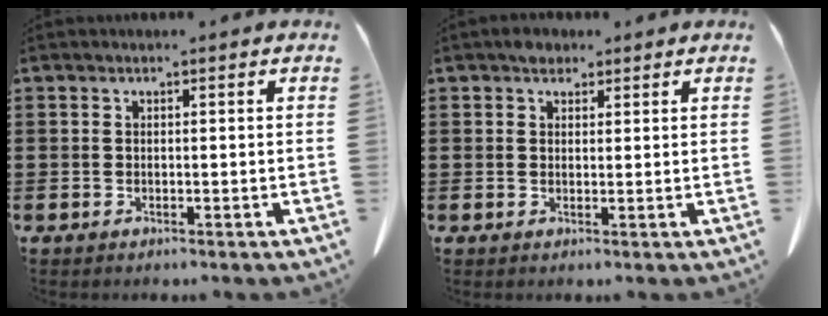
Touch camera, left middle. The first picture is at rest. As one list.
[{"total": 2.1, "force": [1.6, 1.2, 0.6], "torque": [-0.009, 0.000, 0.031]}]